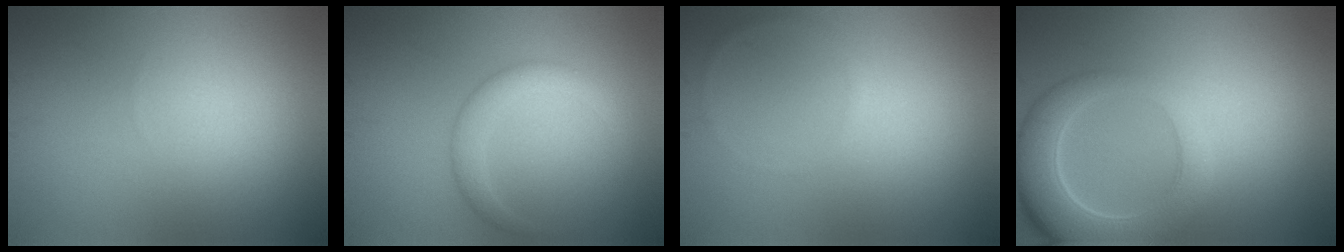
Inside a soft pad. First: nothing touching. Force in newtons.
{"total": 2.8, "press": 2.8, "slide": 0.2}
{"total": 0.6, "press": 0.6, "slide": 0.1}
{"total": 6.8, "press": 6.7, "slide": 0.9}